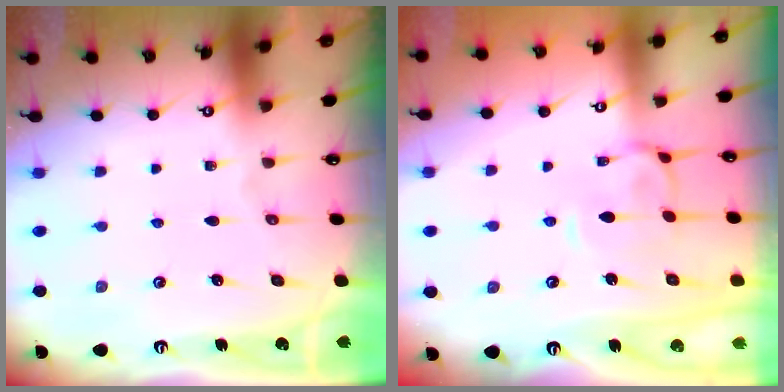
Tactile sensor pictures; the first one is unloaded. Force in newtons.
{"total": 0.8, "press": 0.4, "slide": 0.7}